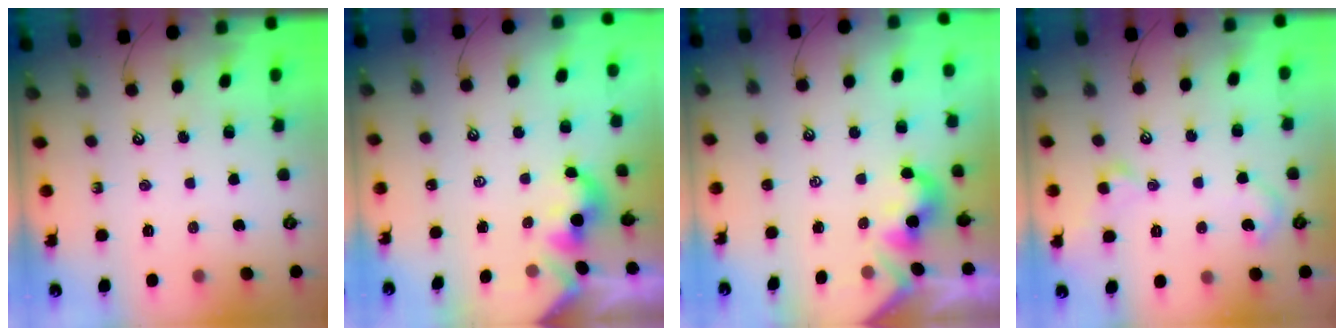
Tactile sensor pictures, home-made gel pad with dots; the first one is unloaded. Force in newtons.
{"total": 1.5, "press": 1.5, "slide": 0.3}
{"total": 2.0, "press": 2.0, "slide": 0.5}
{"total": 2.7, "press": 2.7, "slide": 0.0}